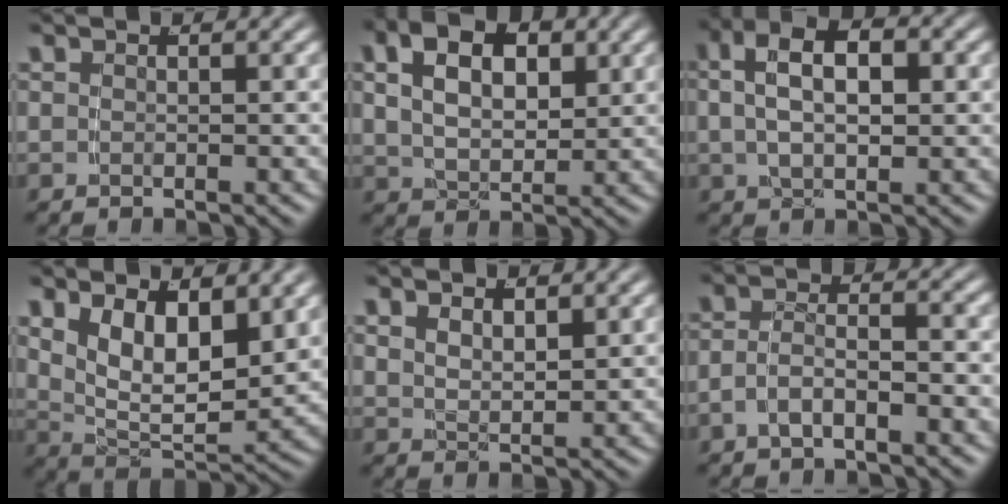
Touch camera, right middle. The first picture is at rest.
{"total": 7.6, "force": [2.6, 5.1, 5.0], "torque": [-0.079, 0.005, 0.040]}
{"total": 7.7, "force": [2.1, 4.4, 6.0], "torque": [-0.090, 0.017, 0.024]}
{"total": 9.1, "force": [1.7, 5.7, 6.9], "torque": [-0.127, -0.016, 0.032]}
{"total": 2.2, "force": [1.2, 0.8, 1.7], "torque": [-0.036, -0.013, 0.033]}
{"total": 3.0, "force": [-1.9, 1.2, 1.9], "torque": [-0.036, -0.008, -0.033]}